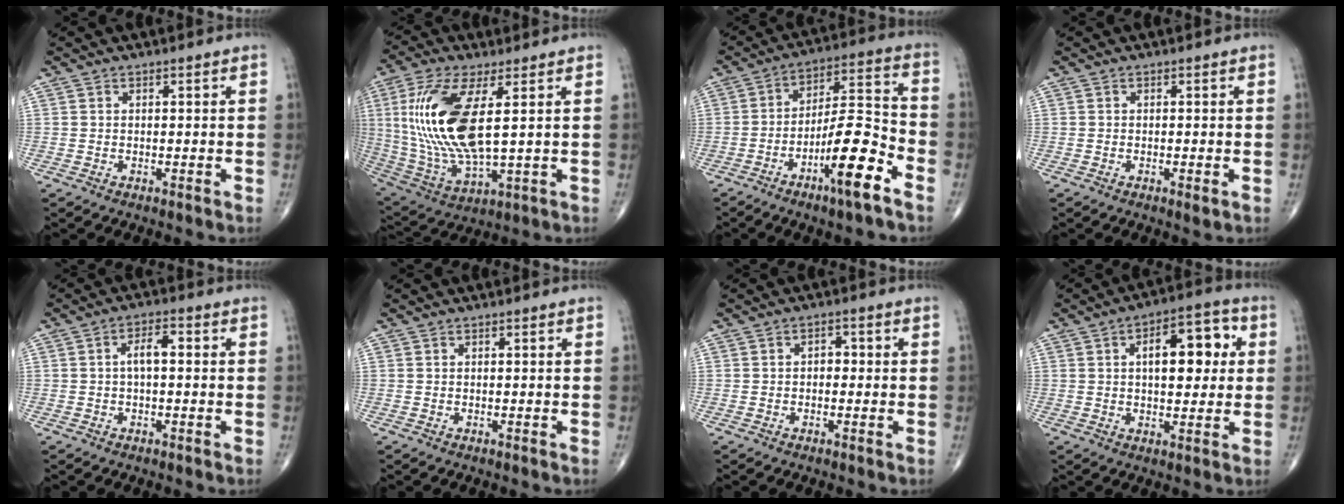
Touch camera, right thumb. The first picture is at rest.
{"total": 19.8, "force": [3.4, 7.3, 18.1], "torque": [-0.402, -0.022, 0.071]}
{"total": 14.5, "force": [-7.4, 2.6, 12.2], "torque": [-0.210, 0.055, -0.125]}
{"total": 1.1, "force": [-0.4, 0.2, 1.0], "torque": [-0.021, -0.006, -0.008]}
{"total": 3.8, "force": [0.1, 1.7, 3.4], "torque": [-0.058, 0.015, -0.002]}
{"total": 0.0}
{"total": 2.1, "force": [-0.1, 1.5, 1.5], "torque": [-0.010, 0.010, -0.007]}
{"total": 12.1, "force": [2.5, 6.1, 10.1], "torque": [-0.114, 0.015, 0.031]}